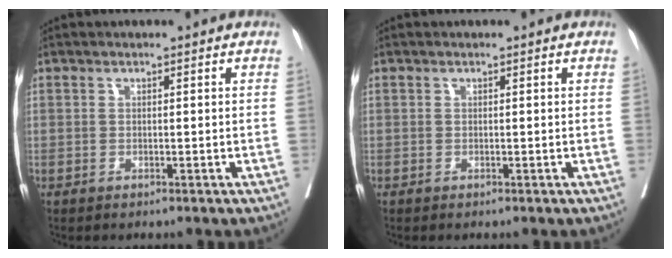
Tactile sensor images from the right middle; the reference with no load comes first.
{"total": 0.0}